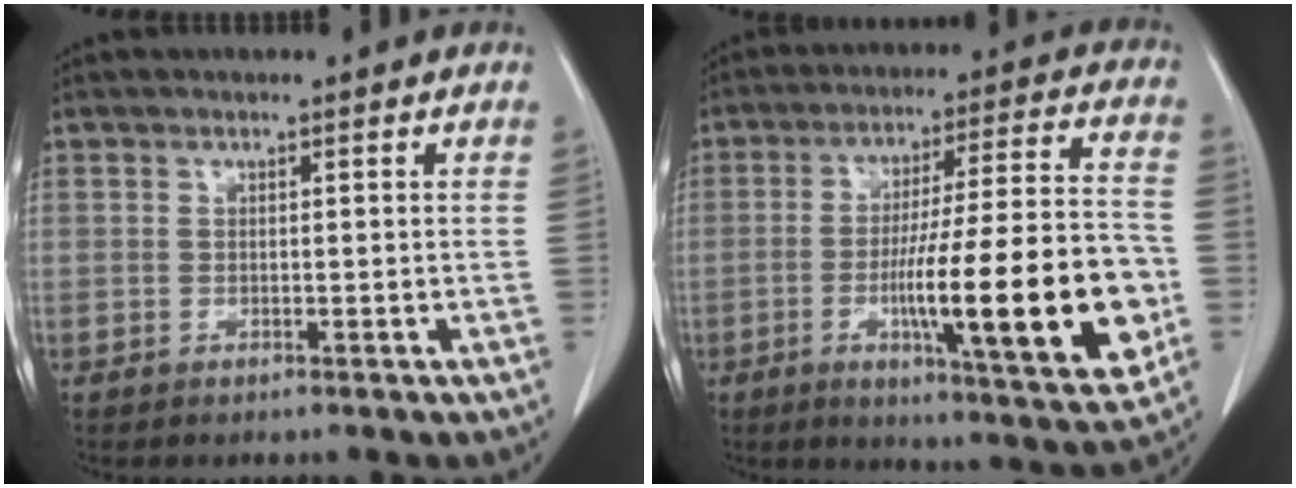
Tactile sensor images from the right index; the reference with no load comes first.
{"total": 22.2, "force": [-5.4, 1.7, 21.5], "torque": [-0.309, -0.005, -0.076]}